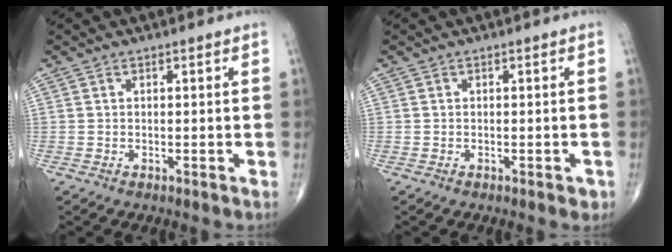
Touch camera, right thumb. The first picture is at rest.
{"total": 1.1, "force": [-0.4, 0.7, 0.7], "torque": [-0.002, 0.000, -0.004]}